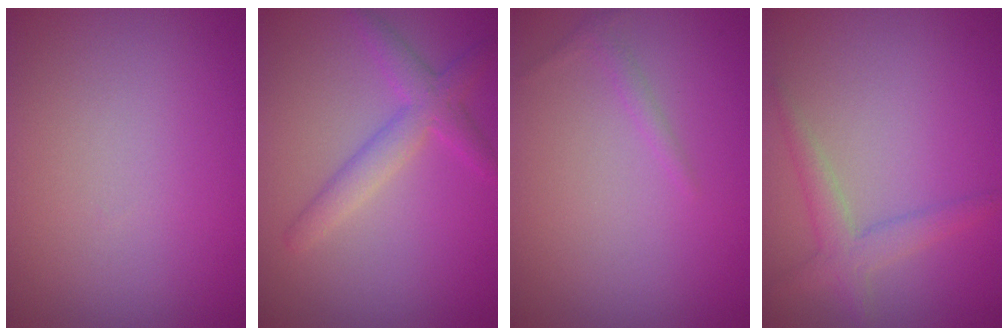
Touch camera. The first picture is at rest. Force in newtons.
{"total": 3.1, "press": 3.1, "slide": 0.1}
{"total": 0.8, "press": 0.8, "slide": 0.0}
{"total": 2.4, "press": 2.4, "slide": 0.2}